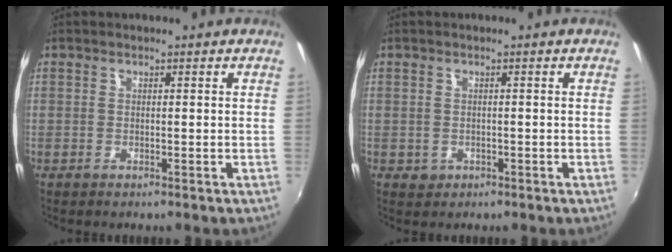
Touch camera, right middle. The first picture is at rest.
{"total": 1.6, "force": [-0.3, 1.5, 0.5], "torque": [-0.009, -0.003, -0.002]}